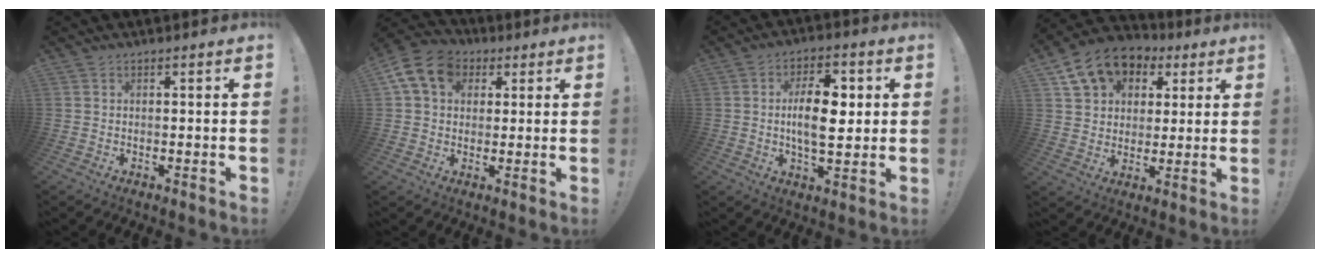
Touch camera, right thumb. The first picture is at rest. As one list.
[{"total": 13.0, "force": [4.2, 10.0, 7.2], "torque": [-0.121, 0.000, 0.085]}, {"total": 12.7, "force": [0.8, 6.5, 10.8], "torque": [-0.173, 0.002, 0.008]}, {"total": 13.2, "force": [6.7, 9.9, 5.5], "torque": [-0.085, -0.033, 0.130]}]